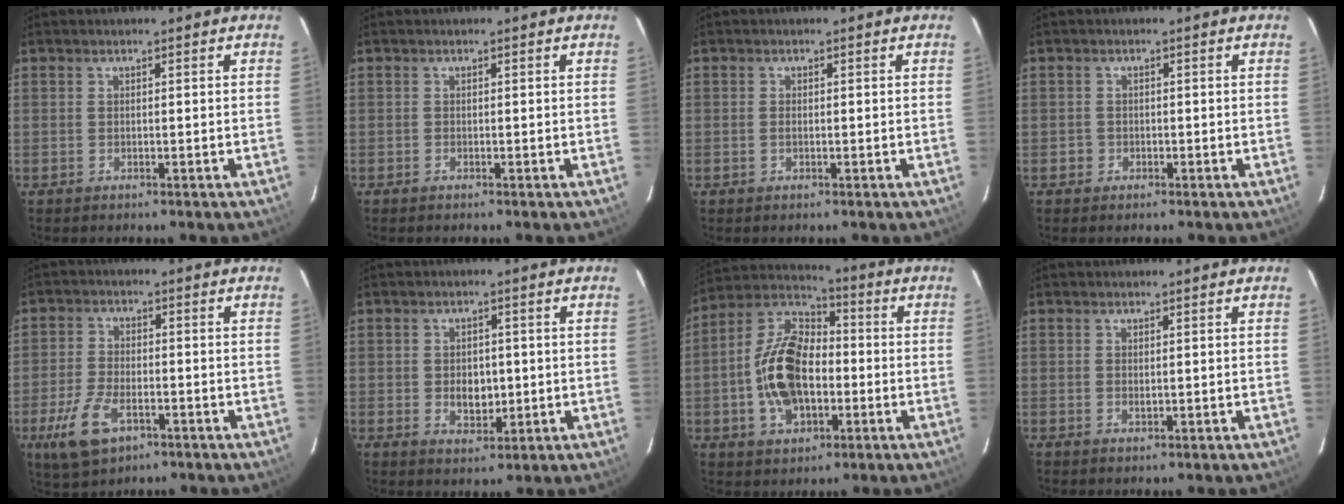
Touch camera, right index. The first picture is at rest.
{"total": 0.0}
{"total": 0.7, "force": [-0.1, 0.4, 0.6], "torque": [-0.012, 0.000, -0.003]}
{"total": 1.6, "force": [-0.6, 1.5, 0.0], "torque": [-0.001, 0.006, -0.007]}
{"total": 9.4, "force": [-4.5, 4.8, 6.7], "torque": [-0.155, -0.010, -0.080]}
{"total": 5.0, "force": [-0.4, 3.6, 3.4], "torque": [-0.057, -0.003, 0.000]}
{"total": 14.9, "force": [-2.7, 9.3, 11.4], "torque": [-0.230, 0.021, -0.045]}
{"total": 0.9, "force": [0.1, 0.6, 0.6], "torque": [-0.012, 0.000, 0.002]}